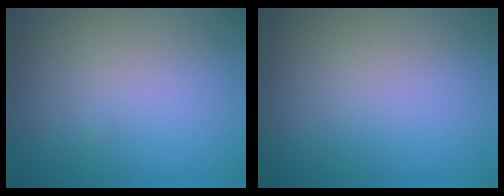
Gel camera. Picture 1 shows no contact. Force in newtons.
{"total": 0.0}